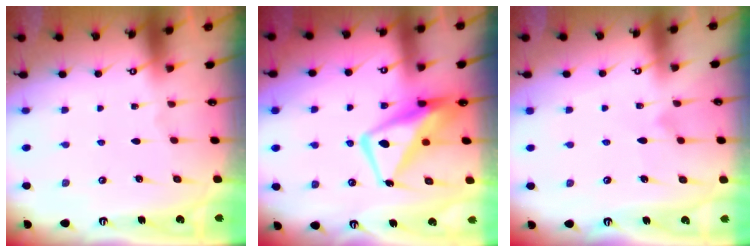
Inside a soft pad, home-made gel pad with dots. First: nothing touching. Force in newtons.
{"total": 10.4, "press": 10.3, "slide": 1.7}
{"total": 7.5, "press": 7.5, "slide": 0.2}